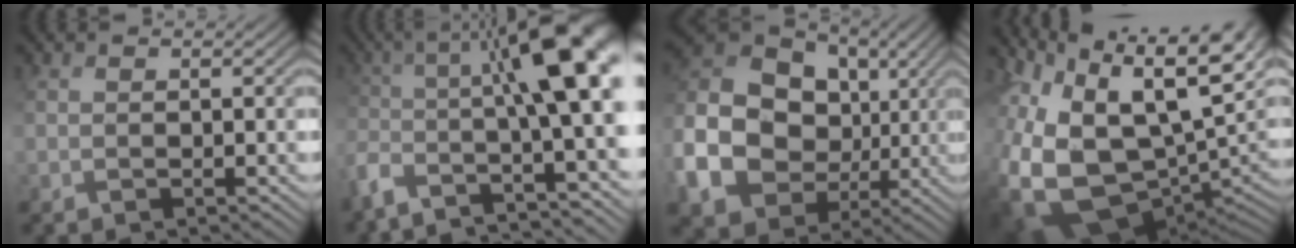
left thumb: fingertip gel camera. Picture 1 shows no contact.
{"total": 14.1, "force": [-4.0, 4.1, 12.9], "torque": [-0.212, 0.000, -0.070]}
{"total": 16.6, "force": [-1.0, 13.4, 9.7], "torque": [-0.252, -0.005, -0.020]}
{"total": 17.8, "force": [0.4, 11.3, 13.7], "torque": [-0.265, -0.025, 0.038]}